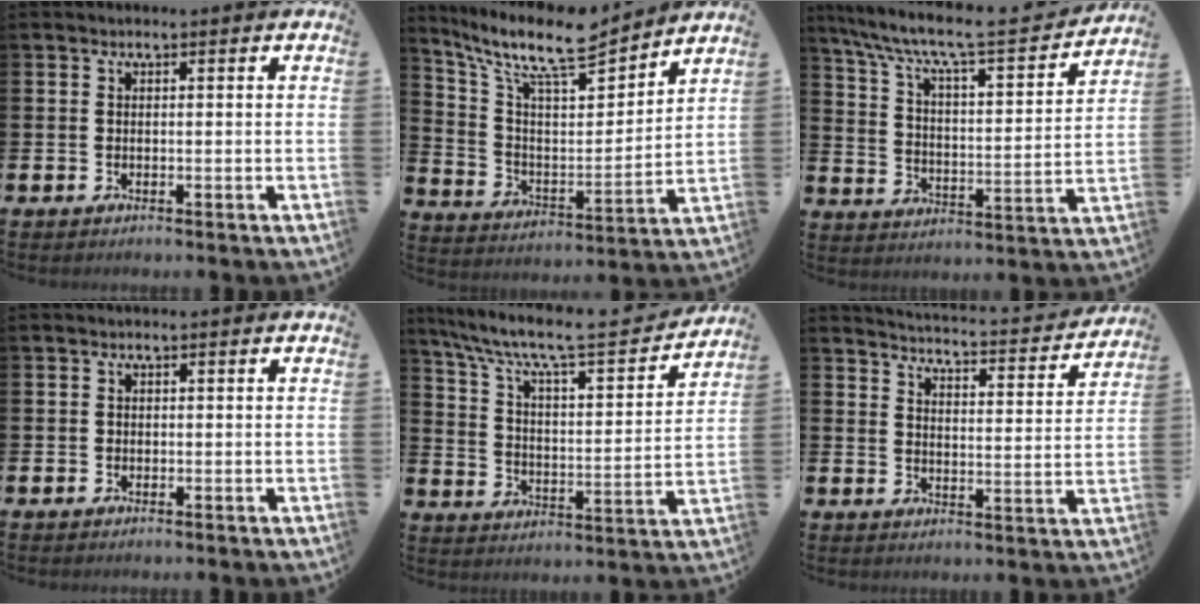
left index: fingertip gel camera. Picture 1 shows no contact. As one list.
[{"total": 11.0, "force": [9.4, 2.5, 5.2], "torque": [-0.123, -0.066, 0.159]}, {"total": 8.3, "force": [7.2, 1.6, 3.9], "torque": [-0.105, -0.054, 0.115]}, {"total": 0.5, "force": [-0.1, 0.5, 0.1], "torque": [-0.005, 0.006, -0.002]}, {"total": 8.9, "force": [7.7, 1.7, 4.2], "torque": [-0.105, -0.060, 0.122]}, {"total": 4.0, "force": [3.9, 0.1, 0.8], "torque": [-0.022, -0.042, 0.059]}]